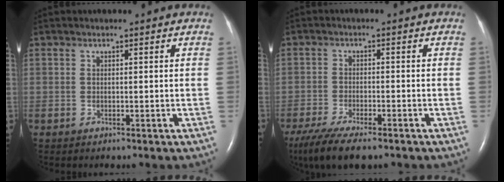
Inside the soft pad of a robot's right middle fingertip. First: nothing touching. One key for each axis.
{"total": 11.2, "fx": -8.4, "fy": 2.9, "fz": 6.9, "tx": -0.119, "ty": -0.022, "tz": -0.134}